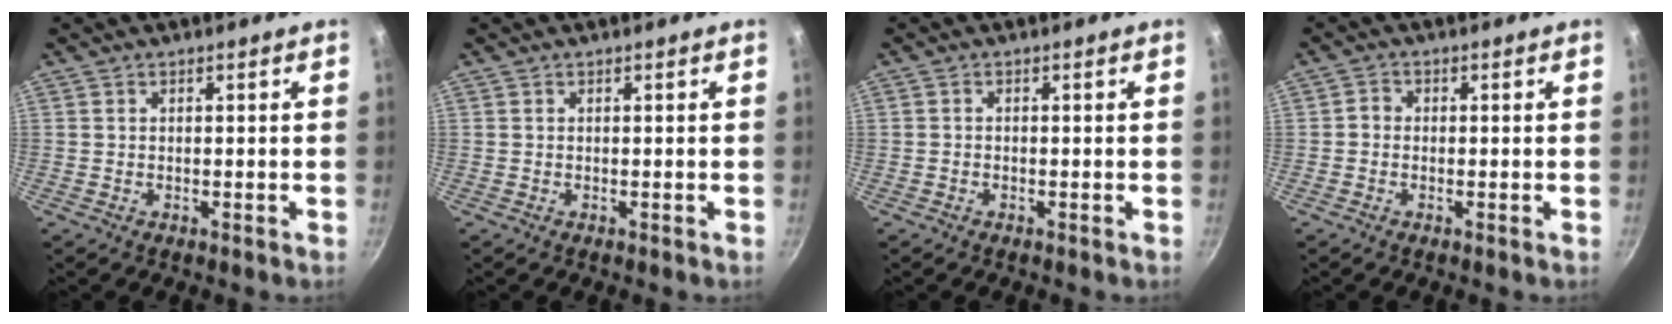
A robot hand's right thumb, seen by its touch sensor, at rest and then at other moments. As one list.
[{"total": 0.0}, {"total": 0.5, "force": [-0.3, 0.3, 0.2], "torque": [-0.005, 0.004, -0.007]}, {"total": 1.6, "force": [-0.5, 1.3, 0.6], "torque": [-0.006, 0.010, -0.014]}]